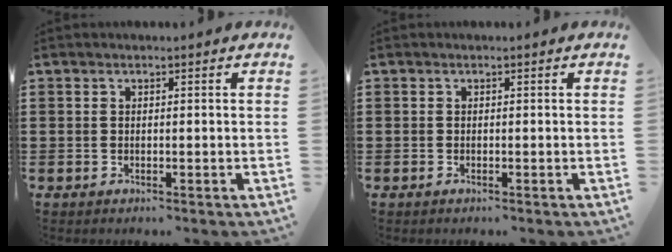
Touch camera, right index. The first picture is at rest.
{"total": 0.0}